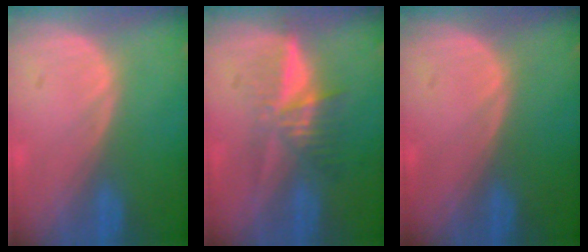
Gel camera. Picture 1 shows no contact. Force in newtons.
{"total": 5.2, "press": 5.1, "slide": 1.0}
{"total": 0.0}